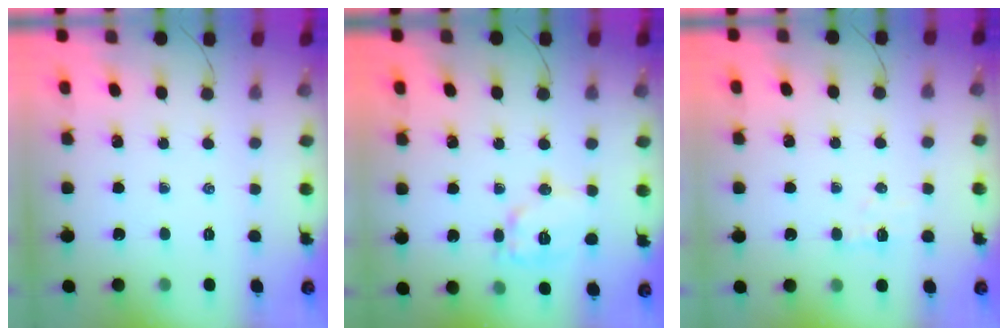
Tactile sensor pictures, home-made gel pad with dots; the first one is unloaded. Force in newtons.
{"total": 10.5, "press": 10.5, "slide": 0.3}
{"total": 4.3, "press": 4.2, "slide": 1.0}